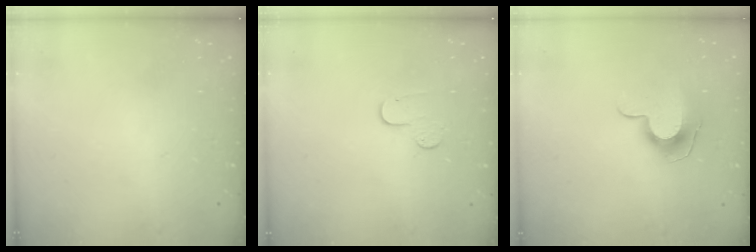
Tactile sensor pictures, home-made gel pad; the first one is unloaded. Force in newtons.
{"total": 5.9, "press": 5.9, "slide": 0.6}
{"total": 9.4, "press": 9.4, "slide": 0.2}